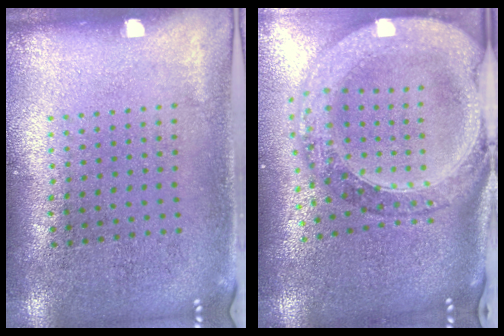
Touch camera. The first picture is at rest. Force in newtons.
{"total": 2.9, "press": 2.4, "slide": 1.5}